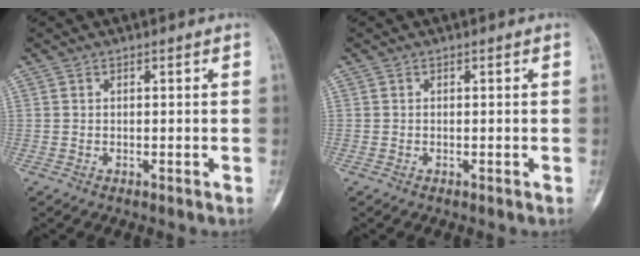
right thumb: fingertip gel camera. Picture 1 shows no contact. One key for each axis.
{"total": 0.0}